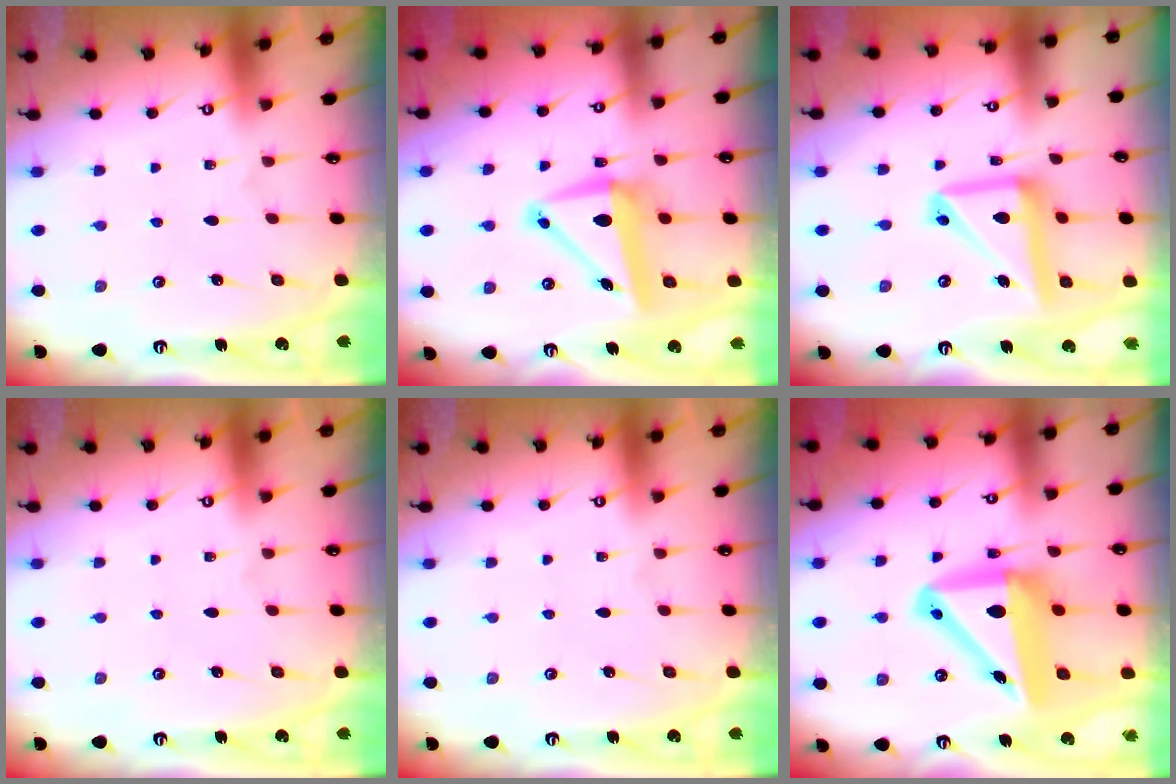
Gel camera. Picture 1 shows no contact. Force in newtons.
{"total": 9.4, "press": 8.7, "slide": 3.4}
{"total": 17.2, "press": 17.1, "slide": 1.9}
{"total": 0.0}
{"total": 0.0}
{"total": 14.6, "press": 14.1, "slide": 3.5}